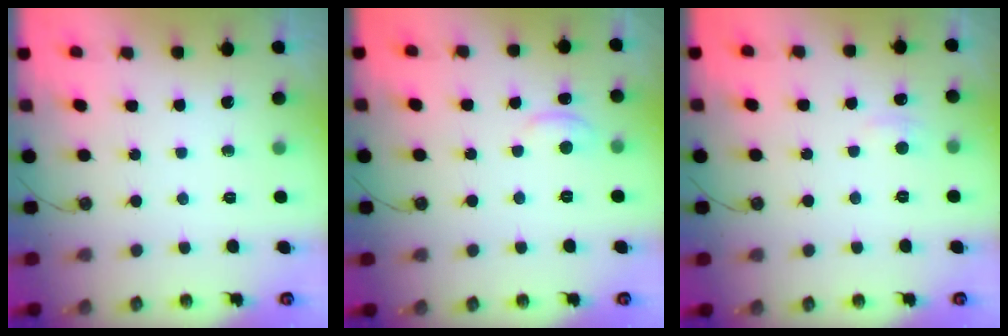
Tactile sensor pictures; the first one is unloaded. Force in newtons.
{"total": 2.1, "press": 2.1, "slide": 0.2}
{"total": 3.4, "press": 3.4, "slide": 0.3}